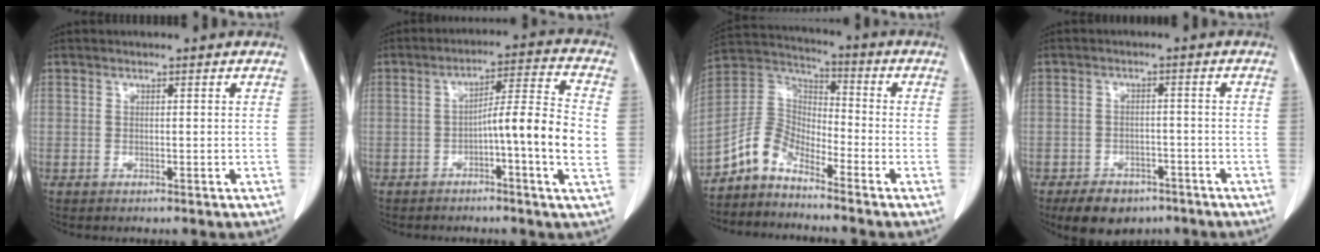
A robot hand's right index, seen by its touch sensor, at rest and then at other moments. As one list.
[{"total": 10.7, "force": [-1.8, -0.3, 10.6], "torque": [-0.160, 0.015, -0.034]}, {"total": 7.3, "force": [-6.2, 2.9, 2.7], "torque": [-0.068, 0.031, -0.131]}, {"total": 7.2, "force": [-5.1, 4.2, 2.7], "torque": [-0.043, 0.002, -0.074]}]